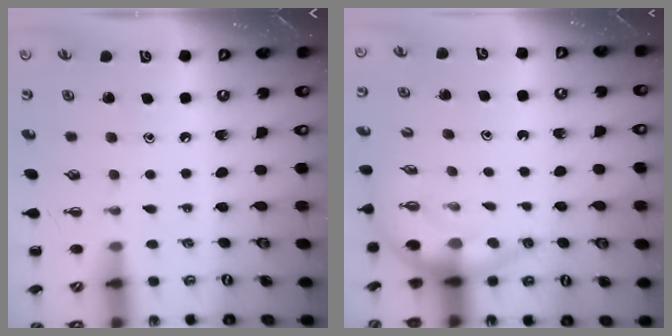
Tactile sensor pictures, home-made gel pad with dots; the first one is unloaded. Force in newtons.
{"total": 6.6, "press": 6.5, "slide": 1.2}